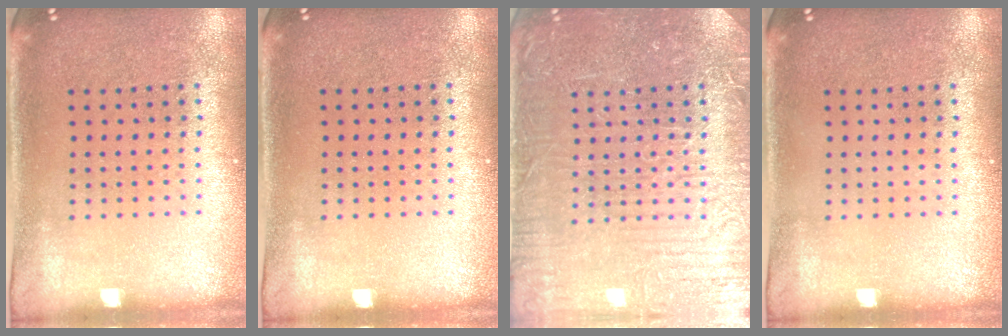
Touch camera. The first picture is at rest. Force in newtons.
{"total": 0.0}
{"total": 4.5, "press": 4.5, "slide": 0.6}
{"total": 0.0}